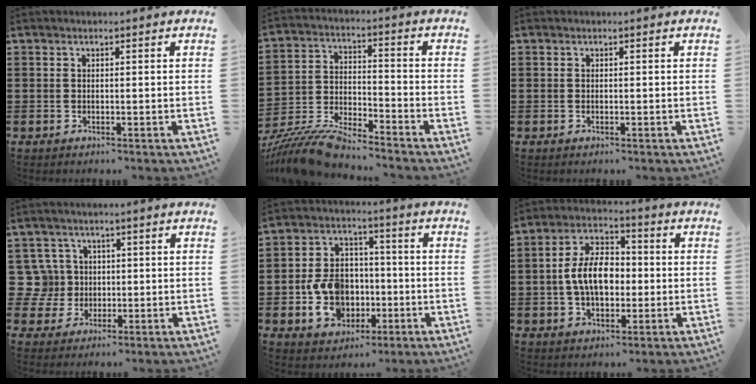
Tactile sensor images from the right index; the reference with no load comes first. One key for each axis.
{"total": 9.8, "fx": -9.3, "fy": 0.9, "fz": 3.0, "tx": -0.075, "ty": 0.009, "tz": -0.185}
{"total": 0.0}
{"total": 6.2, "fx": 0.6, "fy": 5.9, "fz": 1.9, "tx": -0.083, "ty": 0.011, "tz": 0.008}
{"total": 9.9, "fx": -2.2, "fy": 7.8, "fz": 5.6, "tx": -0.136, "ty": 0.018, "tz": -0.041}
{"total": 8.9, "fx": -0.5, "fy": 5.5, "fz": 6.9, "tx": -0.144, "ty": 0.009, "tz": -0.016}